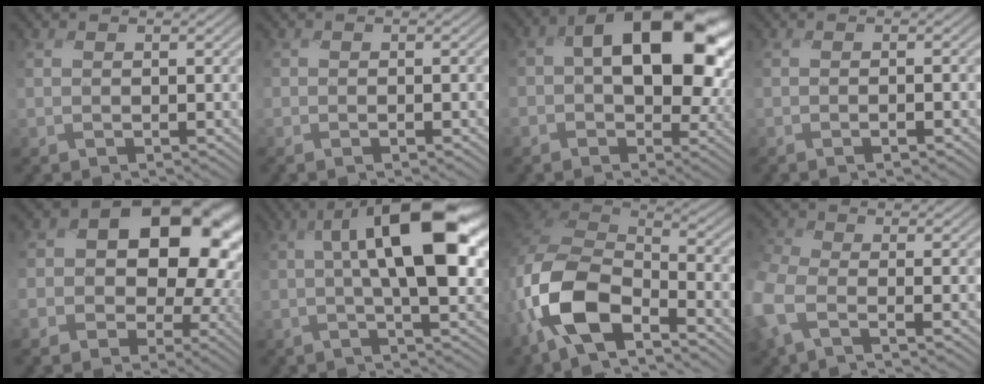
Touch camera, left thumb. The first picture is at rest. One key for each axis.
{"total": 0.6, "fx": -0.6, "fy": 0.1, "fz": 0.0, "tx": 0.004, "ty": -0.002, "tz": -0.012}
{"total": 14.0, "fx": 2.2, "fy": 8.6, "fz": 10.8, "tx": -0.163, "ty": -0.006, "tz": 0.040}
{"total": 1.0, "fx": -0.7, "fy": 0.0, "fz": 0.7, "tx": -0.010, "ty": 0.003, "tz": -0.015}
{"total": 14.2, "fx": 0.7, "fy": 11.1, "fz": 8.8, "tx": -0.121, "ty": -0.014, "tz": 0.014}
{"total": 11.7, "fx": 1.6, "fy": 3.5, "fz": 11.0, "tx": -0.169, "ty": 0.009, "tz": 0.012}
{"total": 12.0, "fx": -6.9, "fy": 5.9, "fz": 7.9, "tx": -0.175, "ty": -0.016, "tz": -0.148}
{"total": 5.4, "fx": -2.7, "fy": 2.7, "fz": 3.8, "tx": -0.115, "ty": -0.009, "tz": -0.073}